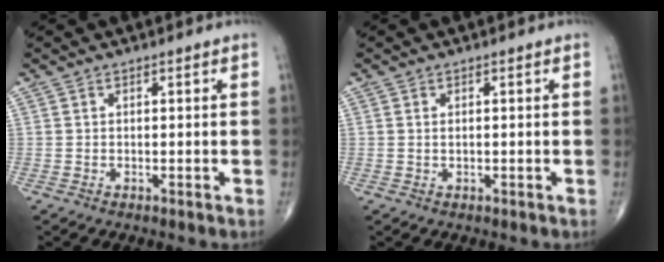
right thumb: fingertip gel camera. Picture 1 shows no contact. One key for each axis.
{"total": 0.6, "fx": 0.2, "fy": 0.2, "fz": 0.5, "tx": -0.011, "ty": -0.001, "tz": 0.004}